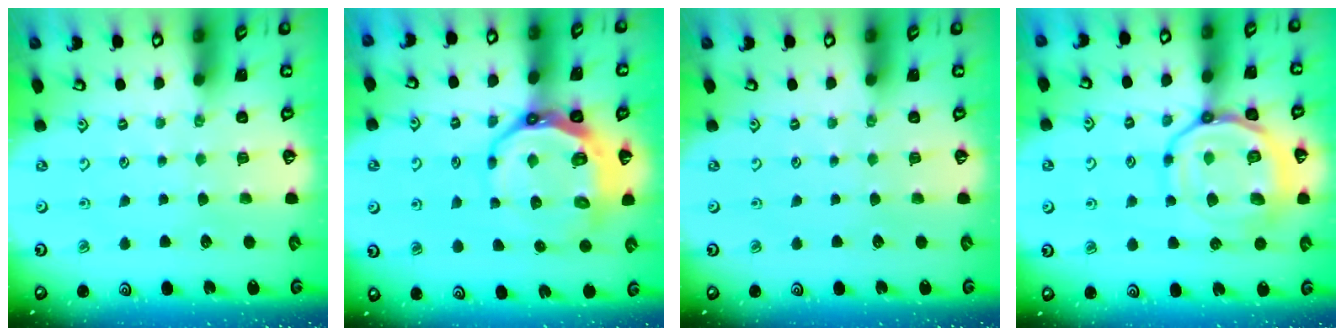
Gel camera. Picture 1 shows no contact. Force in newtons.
{"total": 13.2, "press": 12.5, "slide": 4.3}
{"total": 0.0}
{"total": 17.9, "press": 17.8, "slide": 1.8}